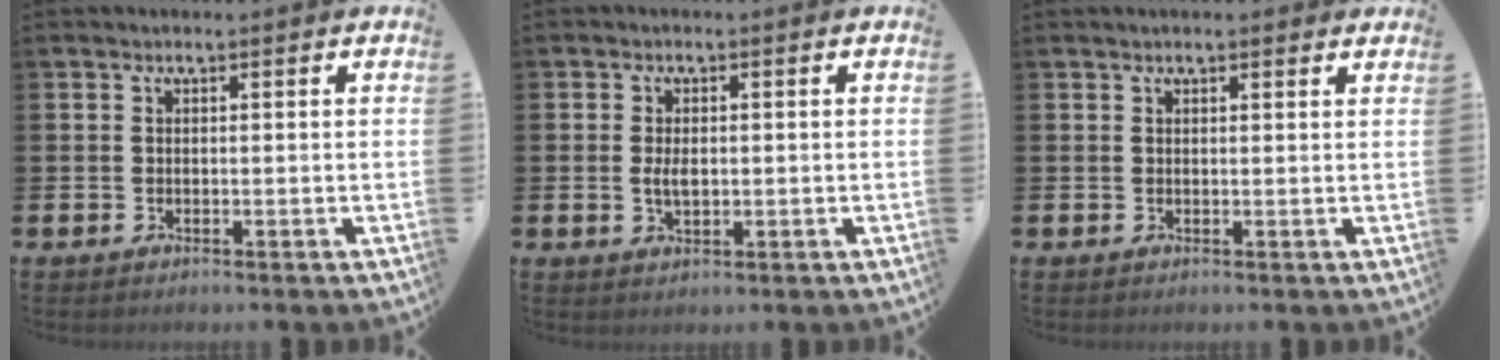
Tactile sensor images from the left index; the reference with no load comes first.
{"total": 2.5, "force": [0.1, 1.4, 2.1], "torque": [-0.031, 0.001, -0.002]}
{"total": 1.1, "force": [1.0, 0.2, 0.4], "torque": [-0.010, 0.003, 0.018]}